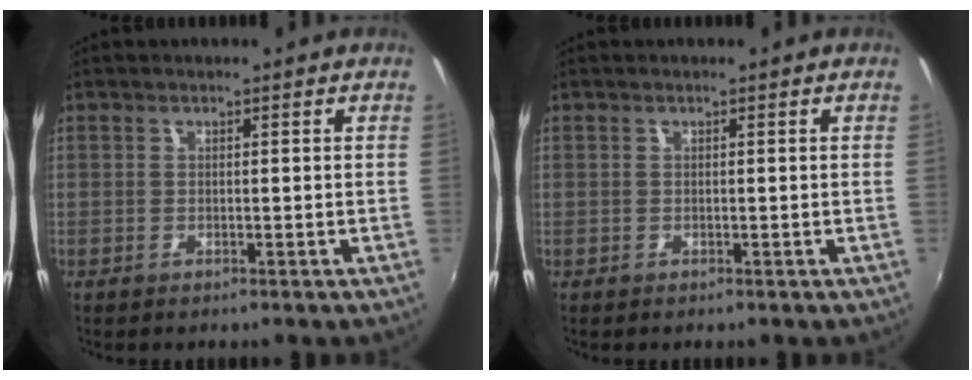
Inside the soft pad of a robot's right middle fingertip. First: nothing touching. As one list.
[{"total": 0.0}]